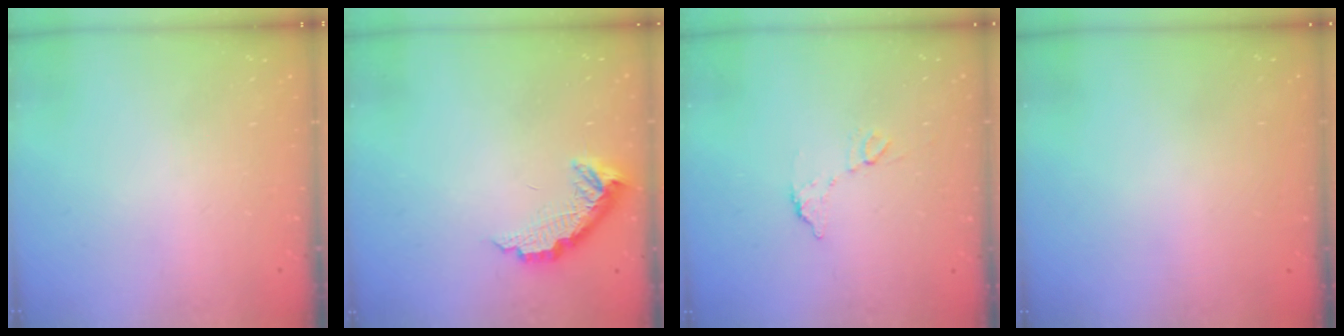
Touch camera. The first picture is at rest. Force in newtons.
{"total": 11.1, "press": 11.1, "slide": 0.3}
{"total": 6.7, "press": 6.7, "slide": 0.6}
{"total": 3.0, "press": 3.0, "slide": 0.1}